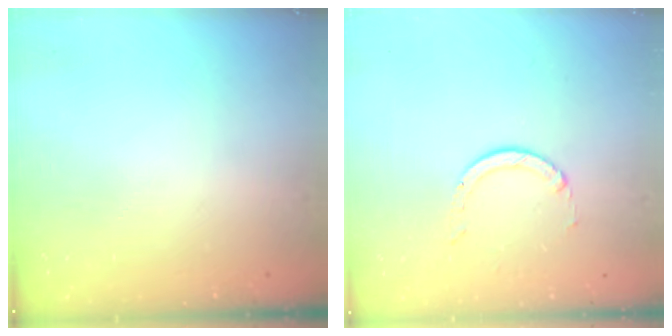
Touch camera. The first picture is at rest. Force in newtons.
{"total": 1.5, "press": 1.5, "slide": 0.2}